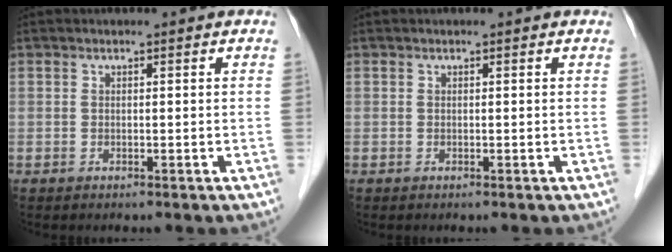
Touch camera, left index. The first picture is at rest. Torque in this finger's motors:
{"motor_torque": [0.16, 0.01, -0.02, -0.01]}